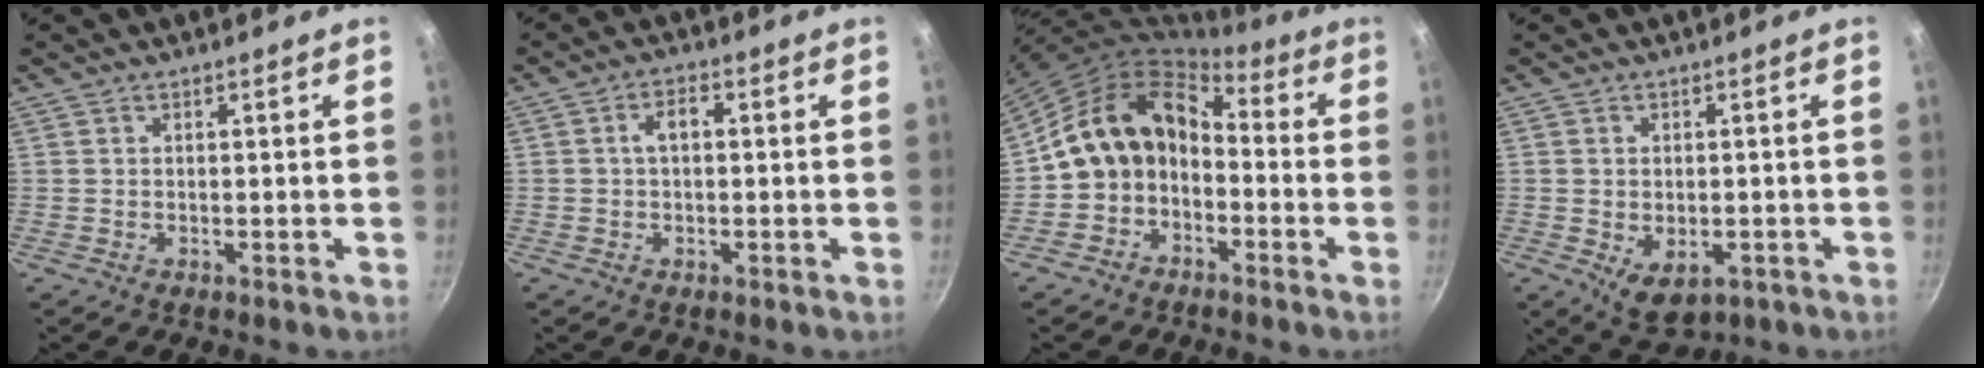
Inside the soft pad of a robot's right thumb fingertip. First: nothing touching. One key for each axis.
{"total": 4.1, "fx": 0.0, "fy": 2.6, "fz": 3.1, "tx": -0.044, "ty": 0.016, "tz": -0.005}
{"total": 11.9, "fx": -2.5, "fy": 9.3, "fz": 7.0, "tx": -0.100, "ty": 0.061, "tz": -0.057}
{"total": 6.4, "fx": -1.6, "fy": 4.3, "fz": 4.5, "tx": -0.057, "ty": -0.005, "tz": -0.012}